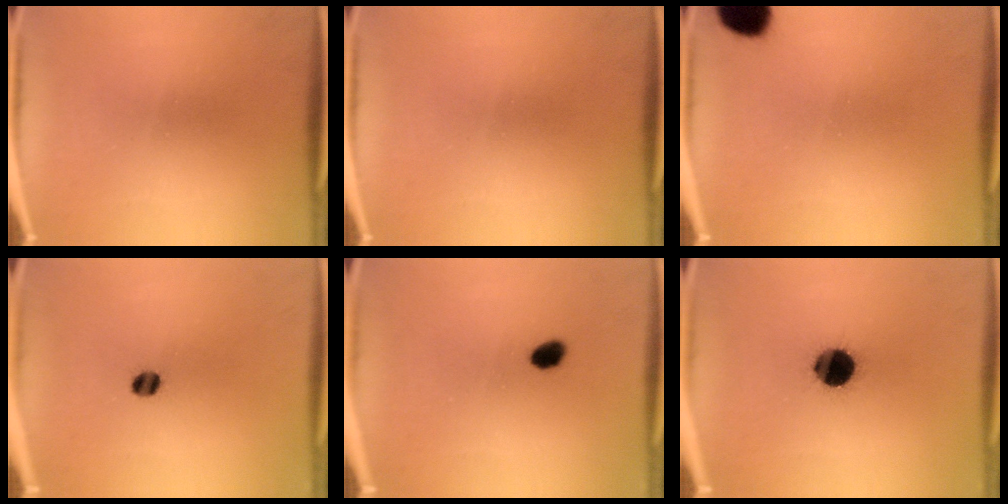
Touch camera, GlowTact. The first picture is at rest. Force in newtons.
{"total": 0.0}
{"total": 8.3}
{"total": 2.8}
{"total": 2.7}
{"total": 11.7}